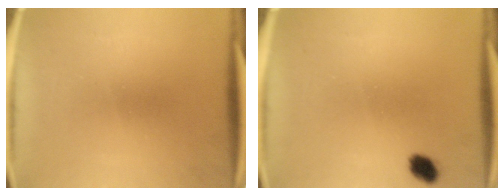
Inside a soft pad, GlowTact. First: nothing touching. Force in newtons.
{"total": 2.8}